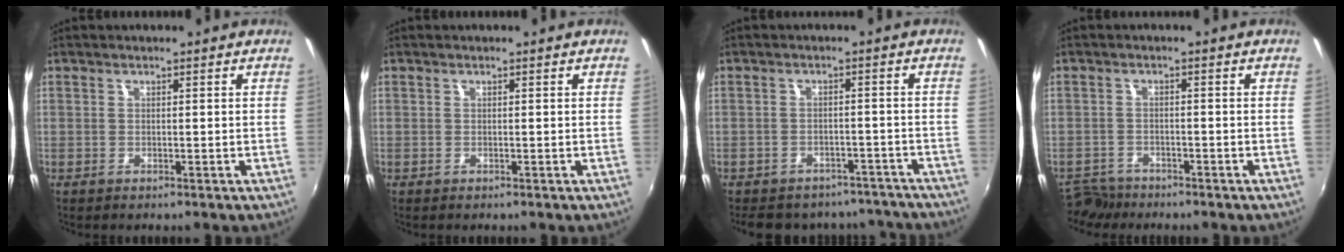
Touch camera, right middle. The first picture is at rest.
{"total": 0.0}
{"total": 15.7, "force": [-13.4, 6.9, 4.4], "torque": [-0.099, 0.020, -0.156]}
{"total": 4.8, "force": [-4.3, 2.0, 0.3], "torque": [-0.022, -0.006, -0.081]}